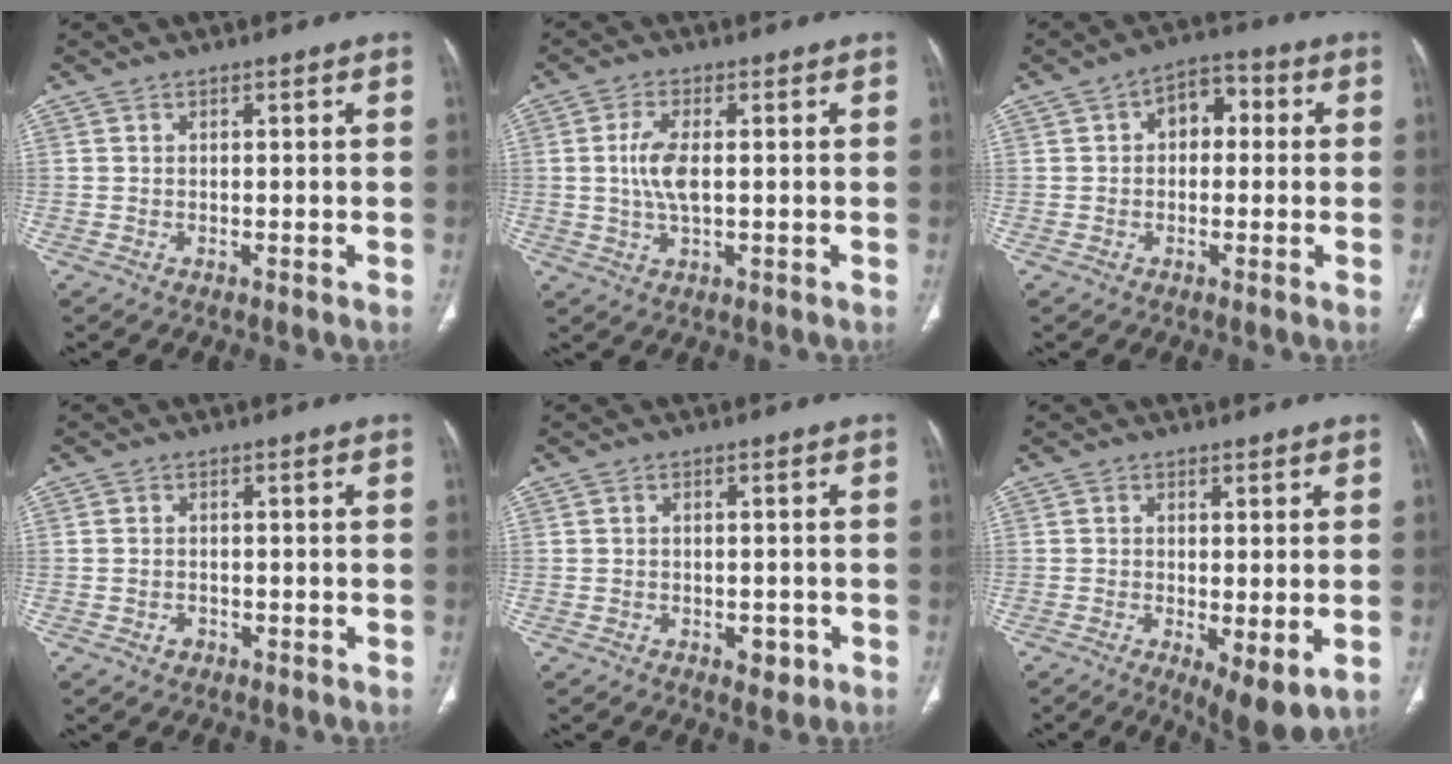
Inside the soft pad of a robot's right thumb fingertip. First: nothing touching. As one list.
[{"total": 5.7, "force": [0.4, 2.3, 5.2], "torque": [-0.118, -0.001, 0.007]}, {"total": 6.6, "force": [0.9, 4.4, 4.8], "torque": [-0.043, 0.022, 0.004]}, {"total": 1.6, "force": [-0.7, 1.3, 0.6], "torque": [-0.008, 0.008, -0.009]}, {"total": 3.0, "force": [-1.2, 1.8, 2.0], "torque": [-0.015, 0.004, -0.011]}, {"total": 7.7, "force": [-1.9, 2.6, 7.0], "torque": [-0.110, -0.024, -0.027]}]